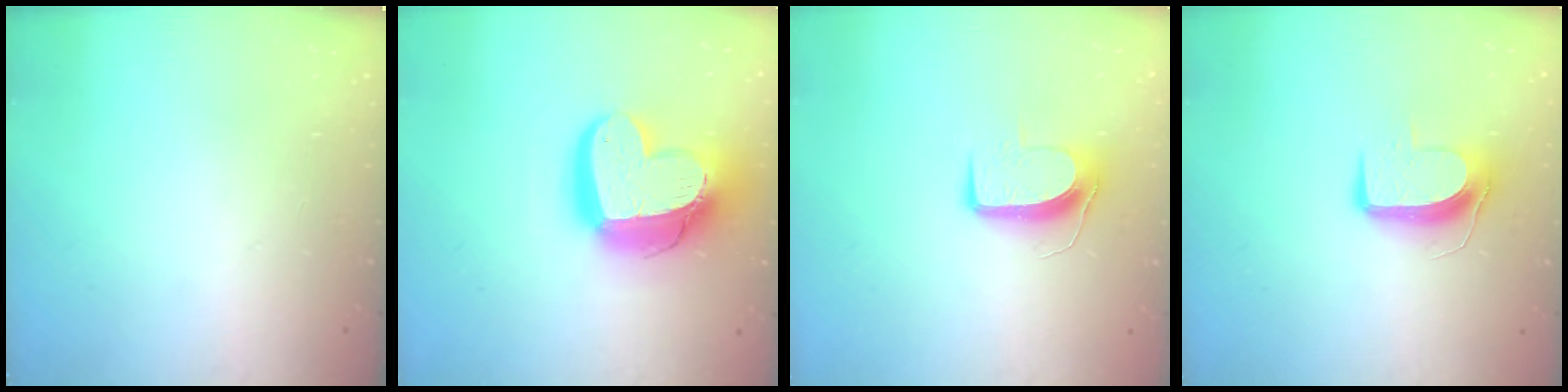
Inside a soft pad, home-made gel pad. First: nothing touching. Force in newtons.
{"total": 21.9, "press": 21.8, "slide": 2.2}
{"total": 9.4, "press": 9.4, "slide": 0.3}
{"total": 9.4, "press": 9.4, "slide": 0.3}